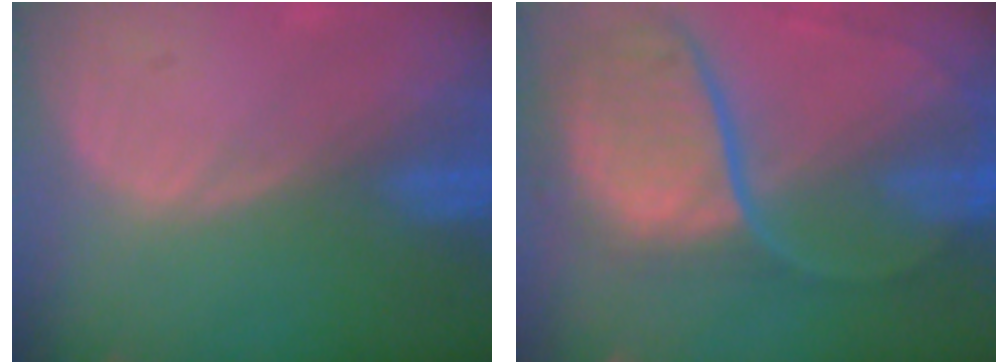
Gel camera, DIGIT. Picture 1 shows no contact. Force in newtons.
{"total": 11.7, "press": 9.7, "slide": 6.5}